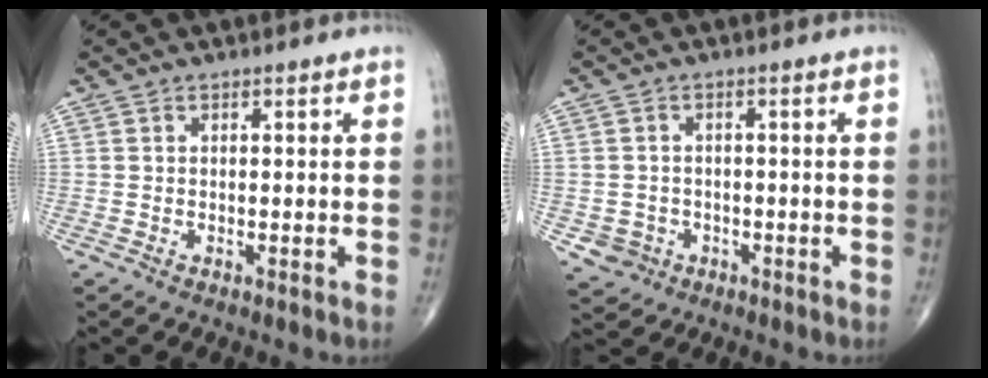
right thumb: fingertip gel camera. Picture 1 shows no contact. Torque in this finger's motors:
{"motor_torque": [0.17, 0.00, -0.07, -0.17, 0.03]}